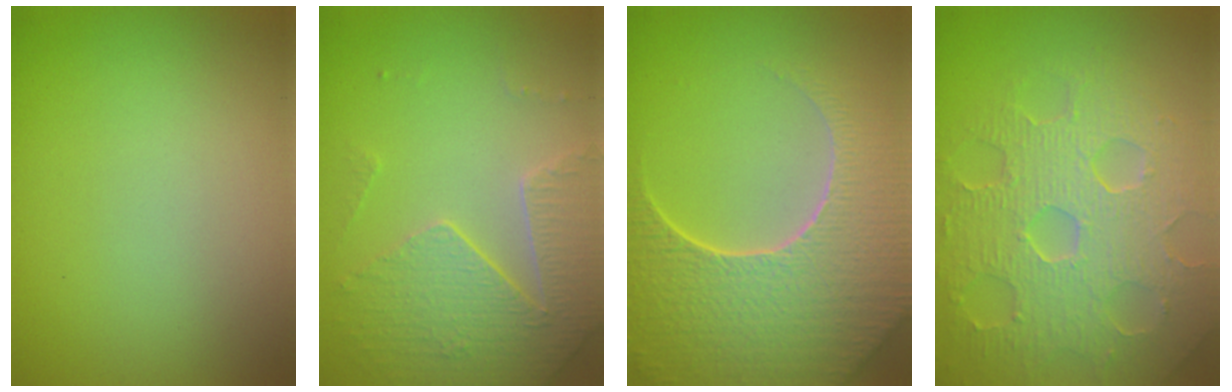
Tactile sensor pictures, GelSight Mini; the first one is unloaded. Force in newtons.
{"total": 3.9, "press": 3.8, "slide": 0.8}
{"total": 9.1, "press": 6.5, "slide": 6.3}
{"total": 8.6, "press": 6.1, "slide": 6.1}